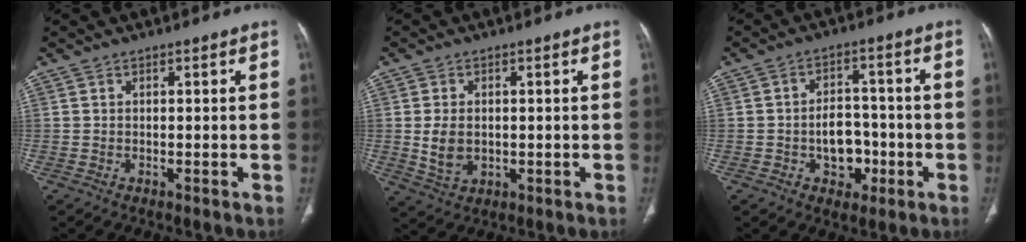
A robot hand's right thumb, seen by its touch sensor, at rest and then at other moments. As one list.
[{"total": 5.6, "force": [0.0, 3.9, 4.0], "torque": [-0.071, -0.004, 0.011]}, {"total": 7.6, "force": [-2.2, 5.6, 4.6], "torque": [-0.036, 0.026, -0.032]}]